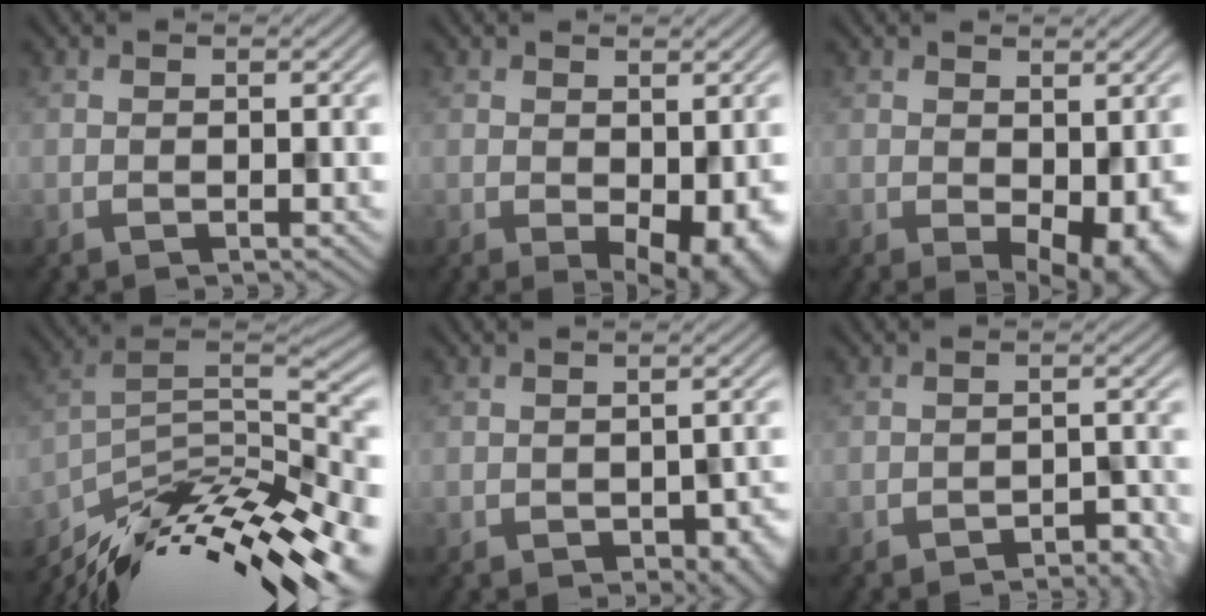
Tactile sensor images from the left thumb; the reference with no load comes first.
{"total": 4.4, "force": [-1.2, 2.0, 3.7], "torque": [-0.052, -0.021, 0.006]}
{"total": 4.6, "force": [-0.8, 2.3, 3.9], "torque": [-0.057, -0.020, 0.012]}
{"total": 15.5, "force": [-12.0, 4.2, 8.8], "torque": [-0.177, -0.002, -0.197]}
{"total": 5.2, "force": [-2.9, 2.1, 3.8], "torque": [-0.038, -0.017, -0.012]}
{"total": 3.2, "force": [-2.9, 0.5, 1.1], "torque": [-0.012, 0.010, -0.035]}